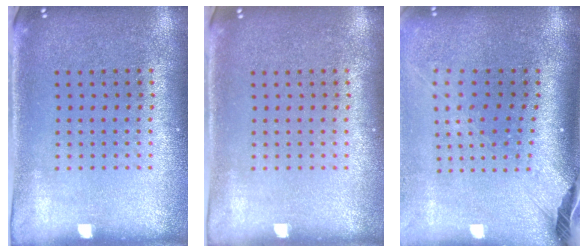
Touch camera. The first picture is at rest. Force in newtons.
{"total": 0.0}
{"total": 2.7, "press": 2.0, "slide": 1.8}